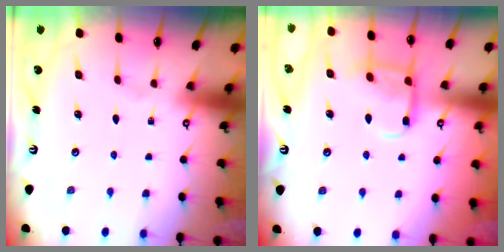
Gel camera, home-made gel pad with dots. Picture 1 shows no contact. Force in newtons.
{"total": 11.0, "press": 10.9, "slide": 1.2}